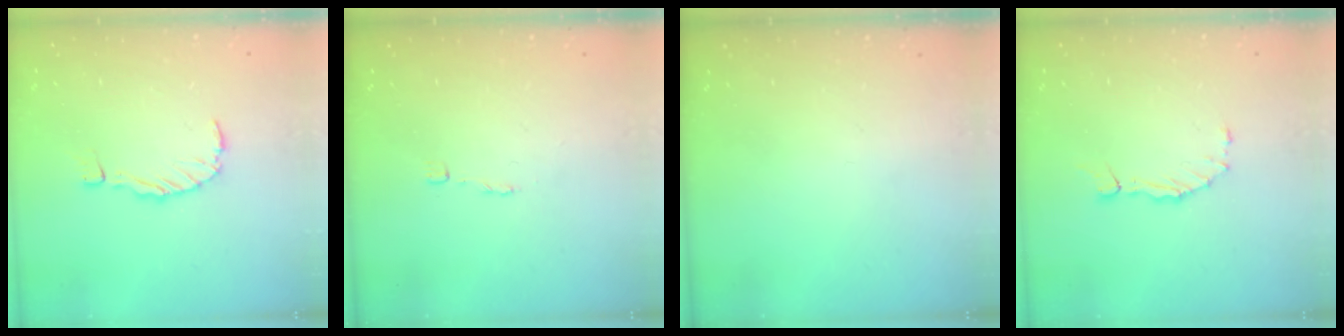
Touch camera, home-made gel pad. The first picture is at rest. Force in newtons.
{"total": 1.8, "press": 1.8, "slide": 0.1}
{"total": 0.0}
{"total": 1.6, "press": 1.6, "slide": 0.3}